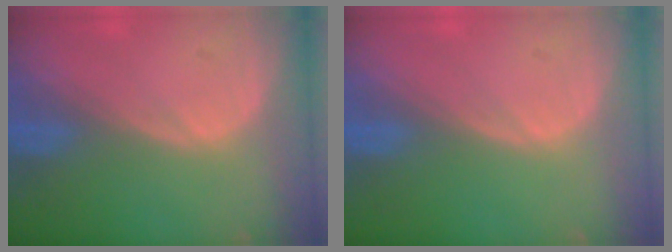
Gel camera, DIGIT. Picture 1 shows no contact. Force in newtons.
{"total": 0.0}